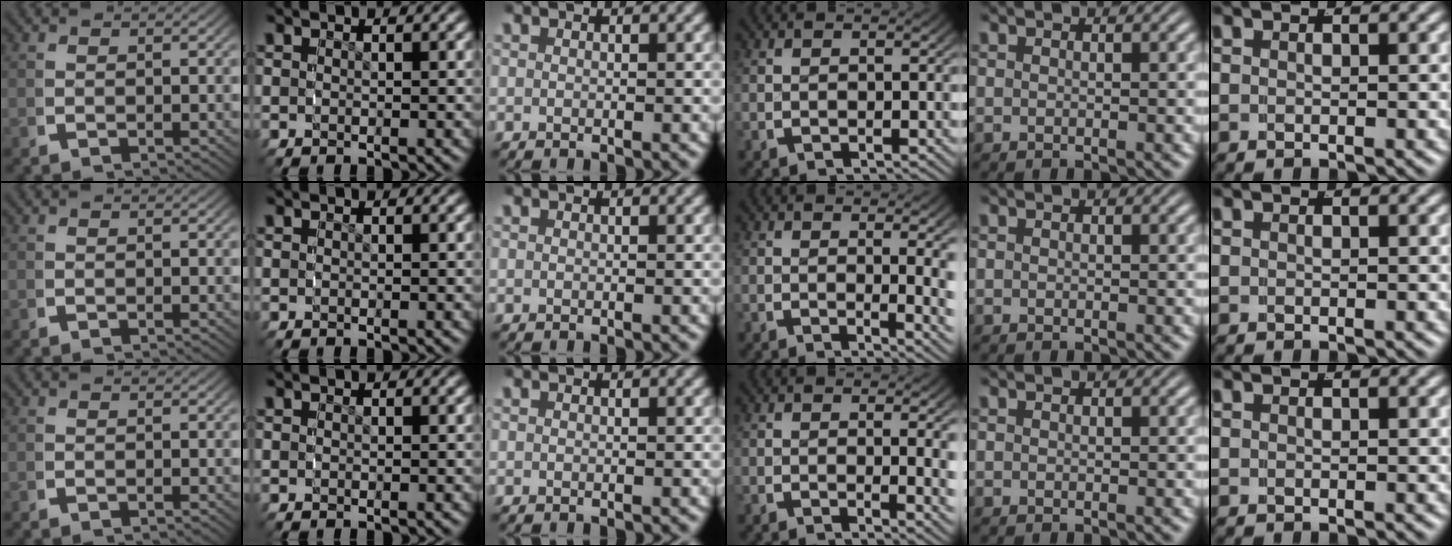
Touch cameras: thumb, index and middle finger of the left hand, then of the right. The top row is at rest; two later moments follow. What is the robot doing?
{"motion": "grasp_and_lifting", "object": "dispenser bottle"}